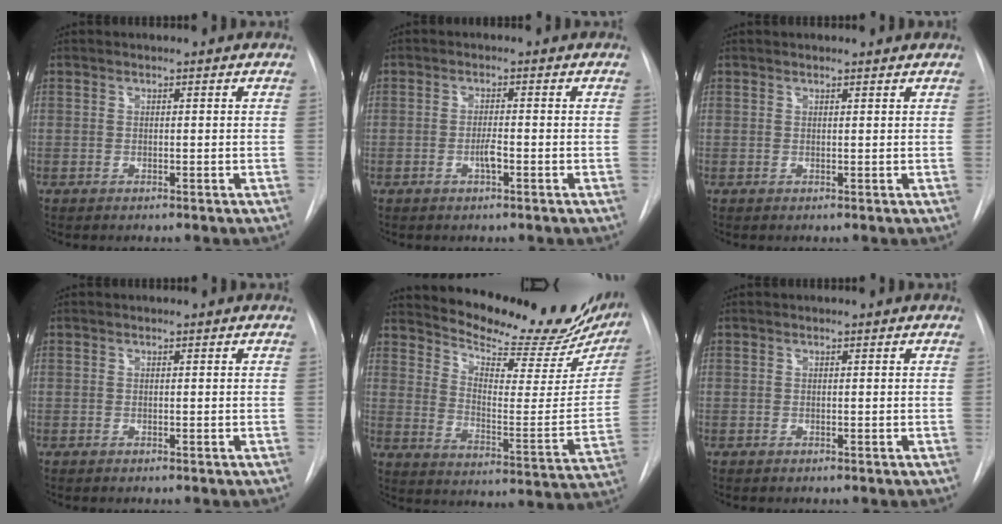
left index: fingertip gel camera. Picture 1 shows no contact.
{"total": 1.9, "force": [-0.8, 0.3, 1.7], "torque": [-0.033, -0.001, -0.015]}
{"total": 1.7, "force": [1.6, 0.1, 0.2], "torque": [-0.010, 0.010, 0.020]}
{"total": 0.0}
{"total": 23.5, "force": [21.1, 5.2, 8.9], "torque": [-0.132, -0.072, 0.272]}
{"total": 0.0}